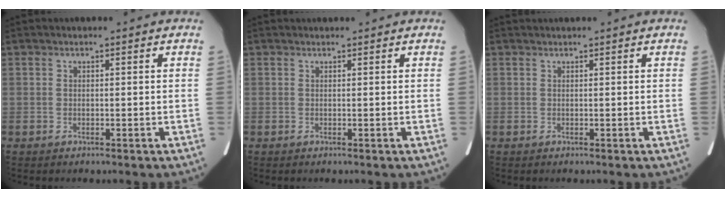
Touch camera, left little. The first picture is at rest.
{"total": 1.2, "force": [1.2, 0.2, 0.2], "torque": [-0.007, 0.018, 0.018]}
{"total": 0.8, "force": [0.8, -0.1, 0.2], "torque": [-0.005, 0.017, 0.020]}